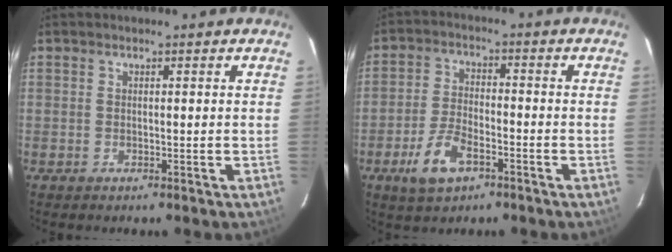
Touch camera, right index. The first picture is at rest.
{"total": 8.2, "force": [-4.3, 3.9, 5.7], "torque": [-0.133, -0.003, -0.077]}